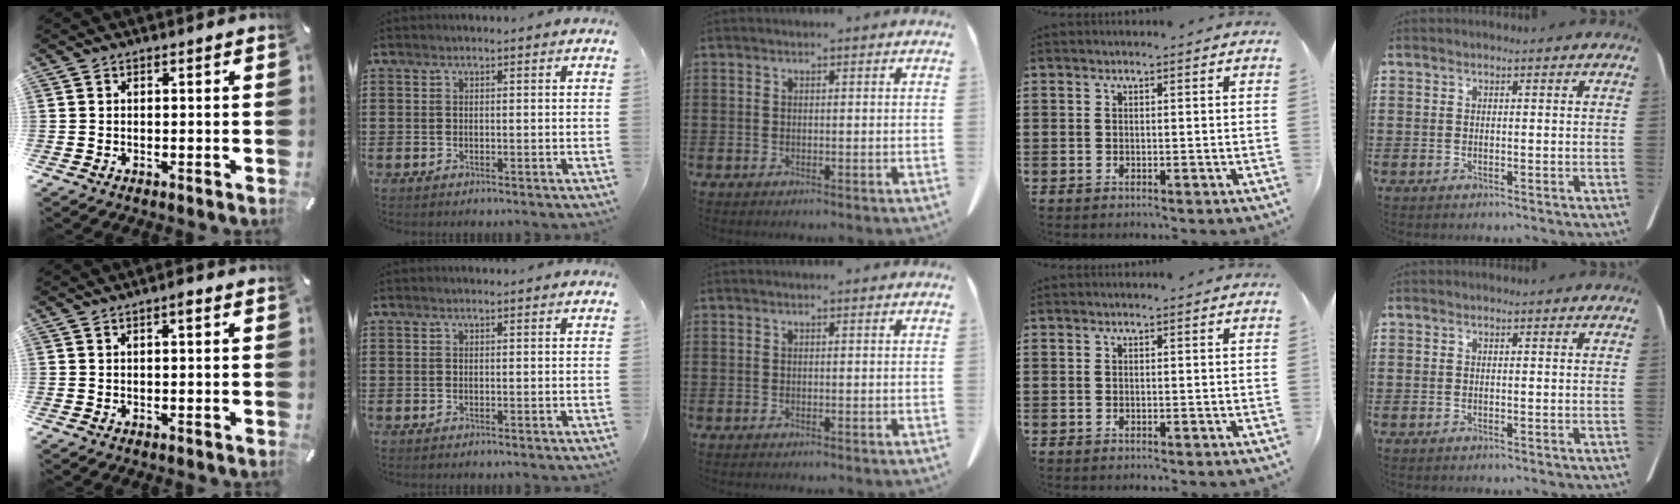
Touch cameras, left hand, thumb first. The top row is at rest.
{"thumb": {"total": 1.8, "force": [0.6, 0.6, 1.6], "torque": [-0.033, 0.006, 0.008]}}